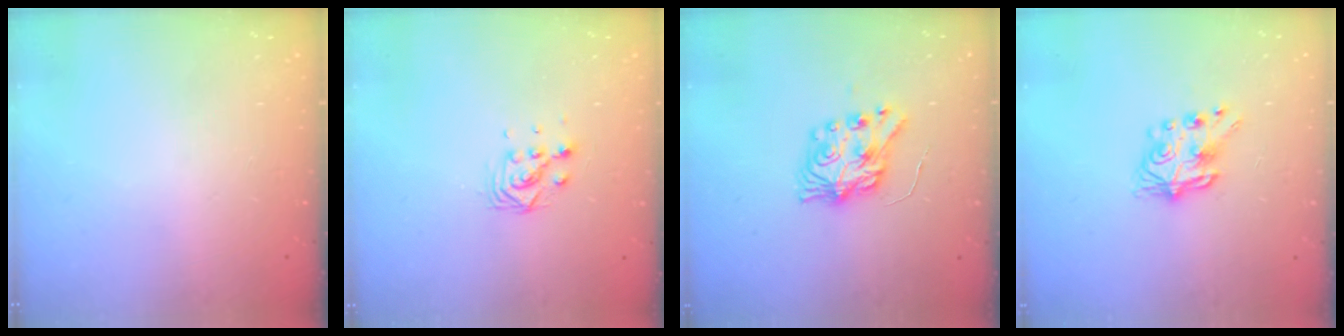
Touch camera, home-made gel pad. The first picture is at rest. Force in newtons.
{"total": 5.7, "press": 5.7, "slide": 0.2}
{"total": 8.1, "press": 8.1, "slide": 0.2}
{"total": 7.2, "press": 7.2, "slide": 0.4}